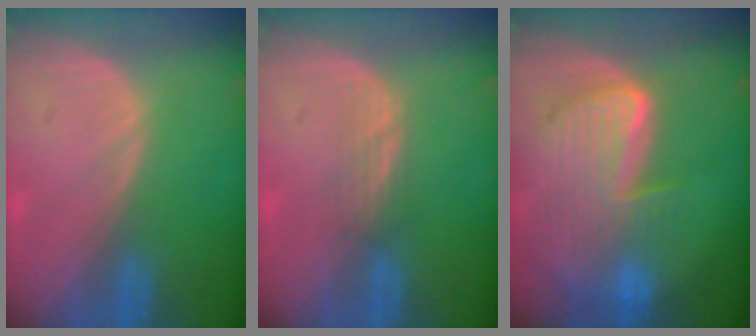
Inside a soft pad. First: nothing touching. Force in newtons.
{"total": 2.1, "press": 2.1, "slide": 0.2}
{"total": 9.7, "press": 8.3, "slide": 5.1}